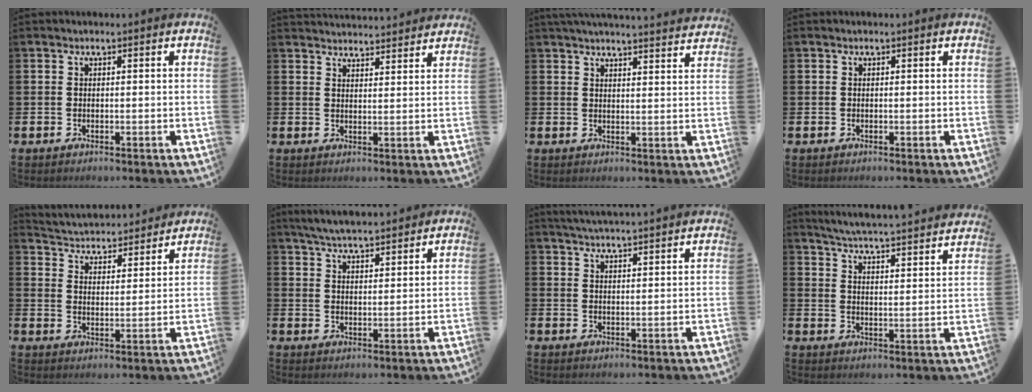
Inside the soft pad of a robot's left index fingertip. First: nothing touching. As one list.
[{"total": 3.6, "force": [3.6, 0.2, -0.2], "torque": [0.001, -0.023, 0.065]}, {"total": 4.2, "force": [4.2, -0.6, 0.4], "torque": [-0.011, -0.026, 0.073]}, {"total": 0.0}, {"total": 4.4, "force": [4.3, 0.9, 0.0], "torque": [-0.025, -0.040, 0.070]}, {"total": 5.4, "force": [5.3, 0.2, 0.9], "torque": [-0.036, -0.024, 0.097]}, {"total": 4.1, "force": [4.0, -0.7, 0.1], "torque": [-0.015, -0.021, 0.073]}, {"total": 5.2, "force": [5.1, -0.3, 1.0], "torque": [-0.041, -0.048, 0.085]}]